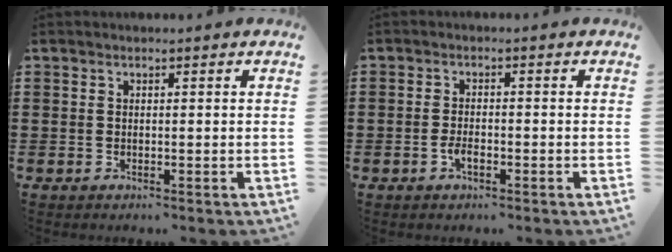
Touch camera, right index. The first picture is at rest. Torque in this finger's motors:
{"motor_torque": [1.09, 1.05, 0.15, 0.06]}